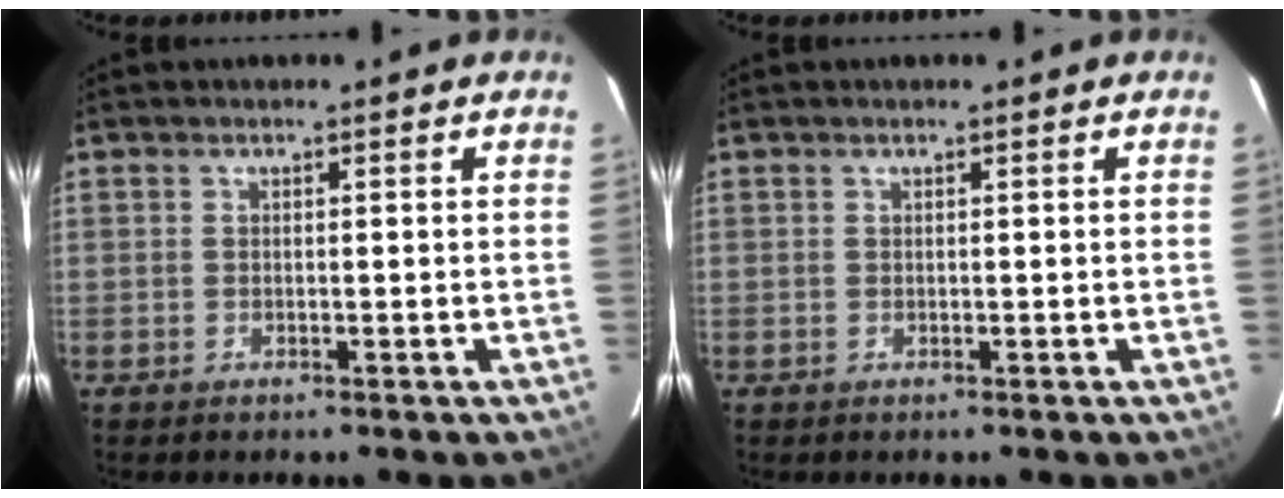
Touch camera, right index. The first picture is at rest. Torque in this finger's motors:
{"motor_torque": [-0.01, 0.01, -0.02, 0.00]}